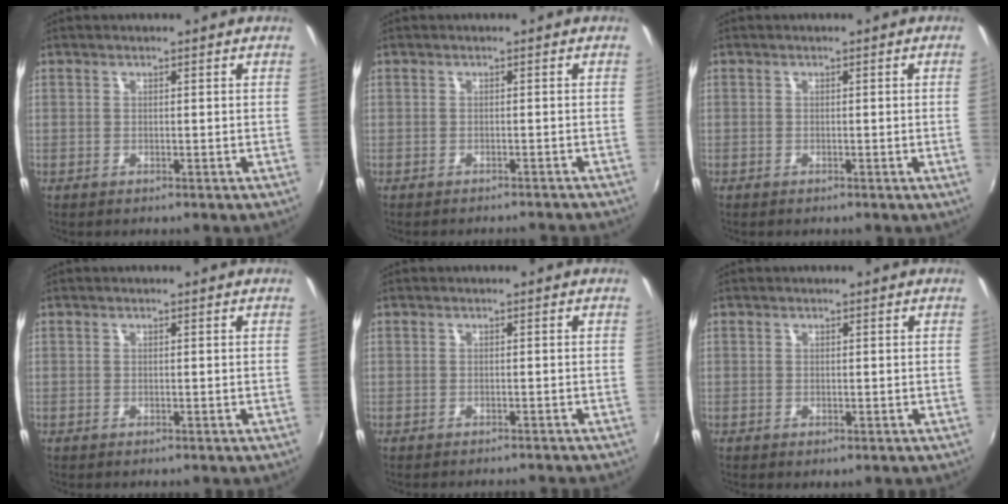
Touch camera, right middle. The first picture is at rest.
{"total": 5.0, "force": [-4.6, 0.8, 1.6], "torque": [-0.036, -0.009, -0.059]}
{"total": 1.2, "force": [0.2, -0.8, 0.9], "torque": [-0.006, -0.009, 0.004]}
{"total": 0.0}
{"total": 3.8, "force": [-3.5, 0.5, 1.3], "torque": [-0.028, -0.011, -0.048]}
{"total": 0.0}